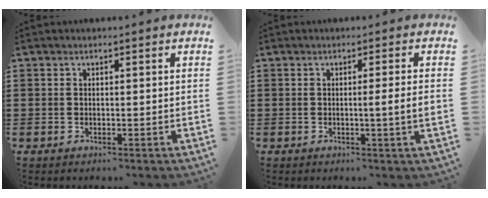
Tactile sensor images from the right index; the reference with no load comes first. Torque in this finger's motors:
{"motor_torque": [0.78, 0.11, 0.08, 0.08]}